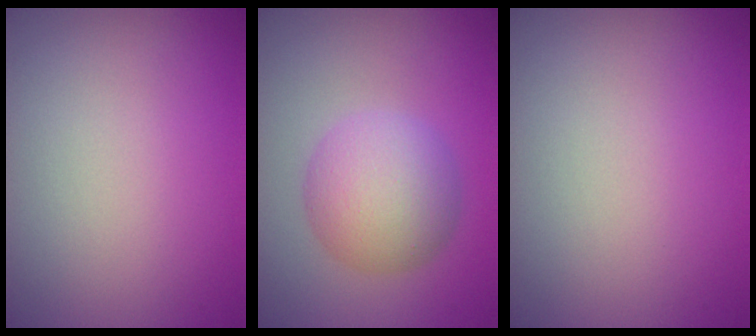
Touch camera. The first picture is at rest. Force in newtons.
{"total": 5.4, "press": 5.4, "slide": 0.1}
{"total": 0.0}